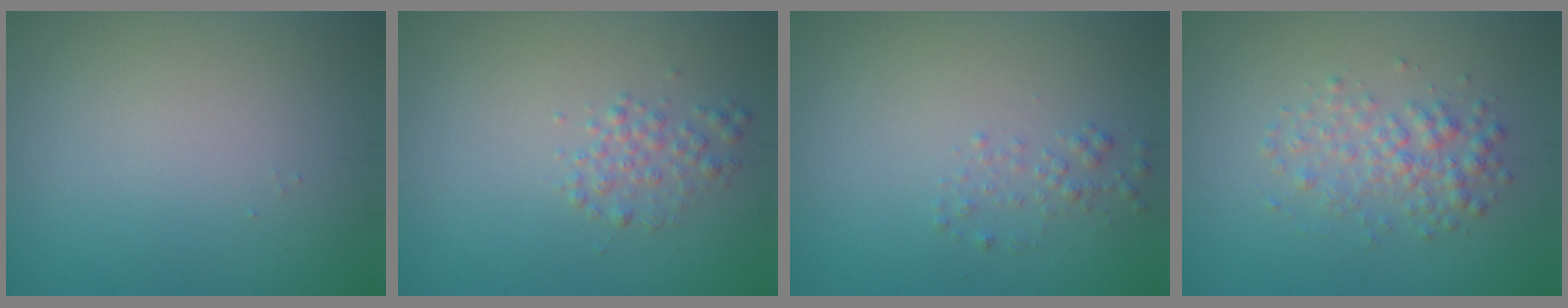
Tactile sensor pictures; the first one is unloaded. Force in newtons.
{"total": 1.7, "press": 1.7, "slide": 0.0}
{"total": 1.2, "press": 1.2, "slide": 0.1}
{"total": 2.7, "press": 2.7, "slide": 0.1}